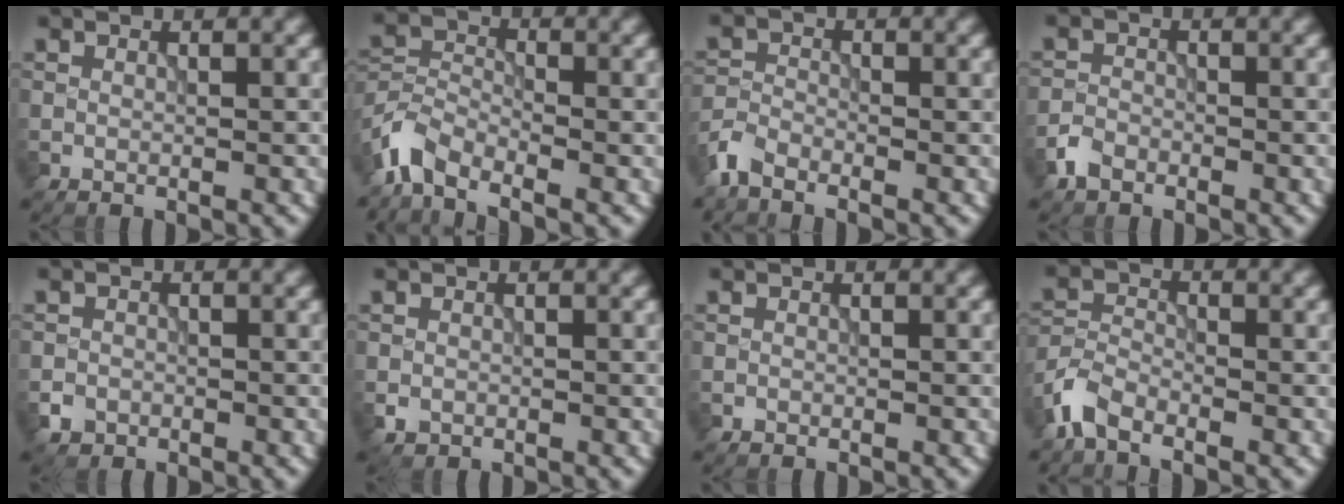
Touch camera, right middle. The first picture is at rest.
{"total": 3.9, "force": [-3.1, 1.5, 1.8], "torque": [-0.039, -0.003, -0.077]}
{"total": 2.4, "force": [-2.0, 0.9, 0.9], "torque": [-0.020, -0.001, -0.052]}
{"total": 1.8, "force": [-1.4, 1.1, 0.5], "torque": [-0.005, 0.003, -0.032]}
{"total": 1.3, "force": [-0.7, 1.1, 0.2], "torque": [0.007, 0.000, -0.014]}
{"total": 1.0, "force": [-0.4, 0.8, 0.2], "torque": [0.000, -0.005, -0.009]}
{"total": 0.0}
{"total": 3.1, "force": [-2.4, 1.3, 1.6], "torque": [-0.035, 0.002, -0.062]}